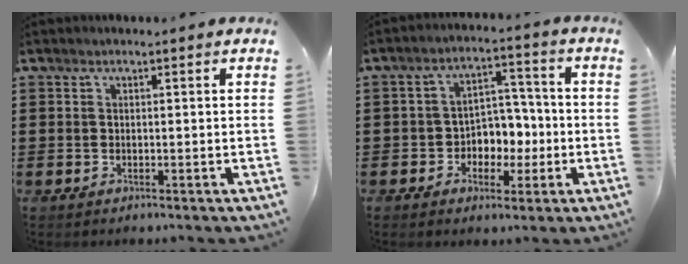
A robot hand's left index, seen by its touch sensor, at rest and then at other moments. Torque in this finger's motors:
{"motor_torque": [0.40, 0.32, 0.22, 0.07]}